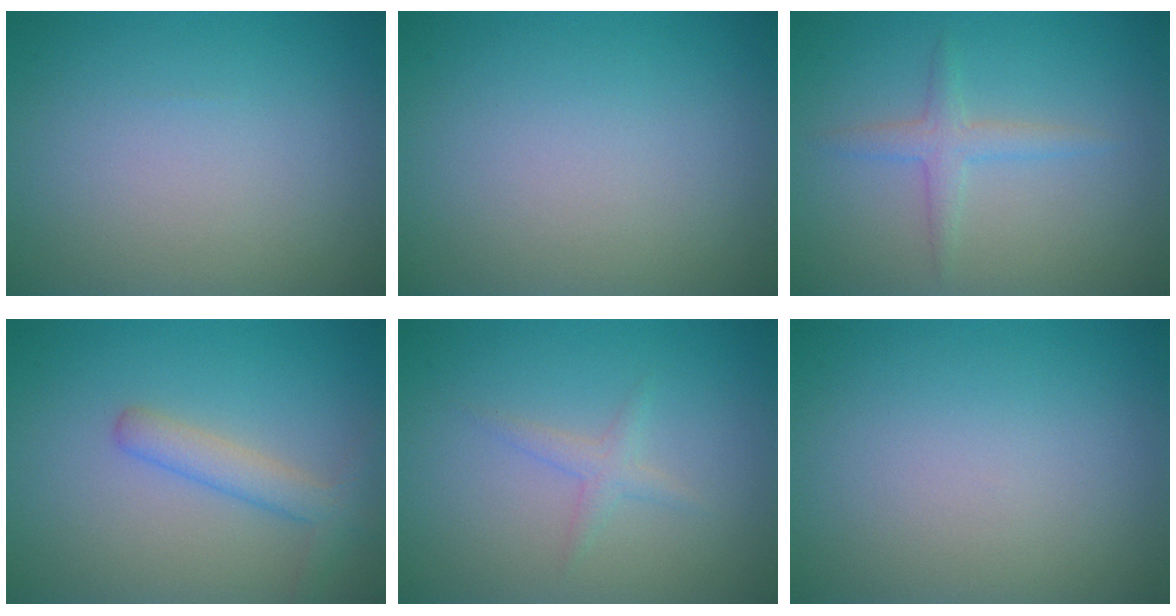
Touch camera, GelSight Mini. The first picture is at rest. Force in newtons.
{"total": 0.0}
{"total": 1.9, "press": 1.9, "slide": 0.1}
{"total": 2.6, "press": 2.6, "slide": 0.1}
{"total": 1.3, "press": 1.3, "slide": 0.1}
{"total": 0.0}